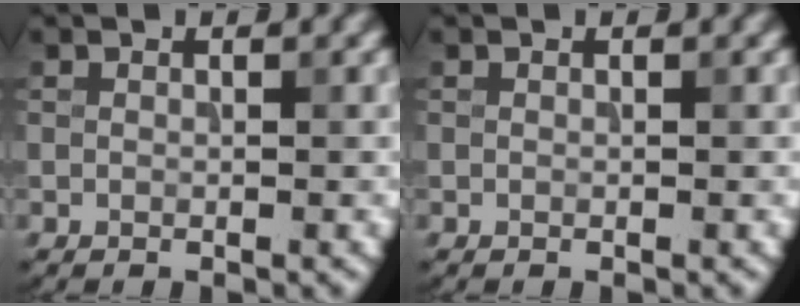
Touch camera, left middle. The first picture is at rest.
{"total": 0.0}